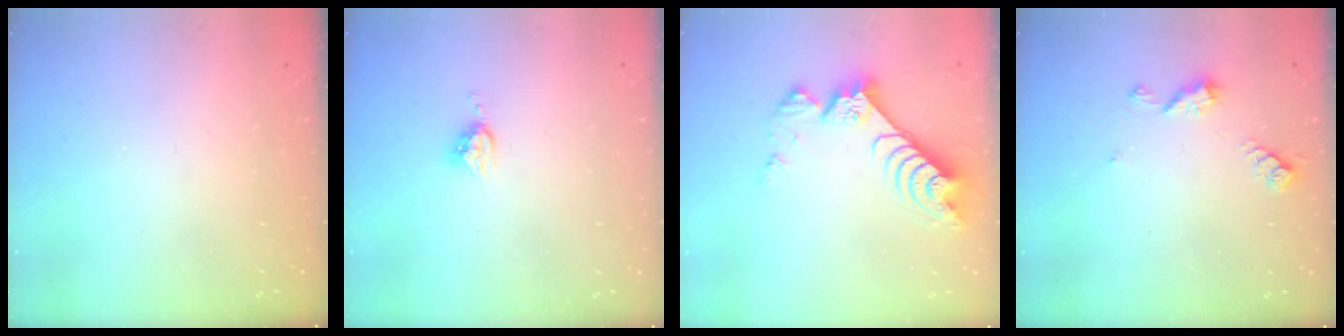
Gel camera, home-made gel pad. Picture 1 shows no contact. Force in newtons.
{"total": 5.0, "press": 5.0, "slide": 0.2}
{"total": 10.3, "press": 10.3, "slide": 1.0}
{"total": 6.3, "press": 6.2, "slide": 0.7}